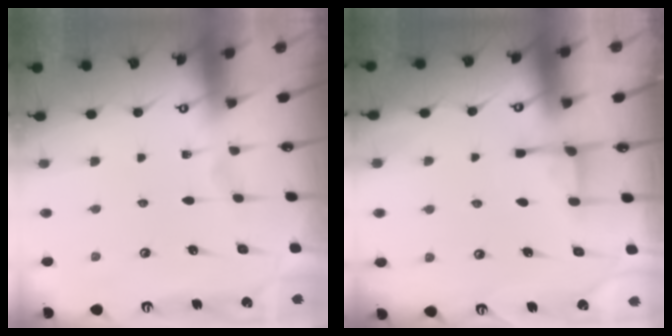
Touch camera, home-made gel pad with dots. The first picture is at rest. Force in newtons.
{"total": 3.0, "press": 3.0, "slide": 0.4}